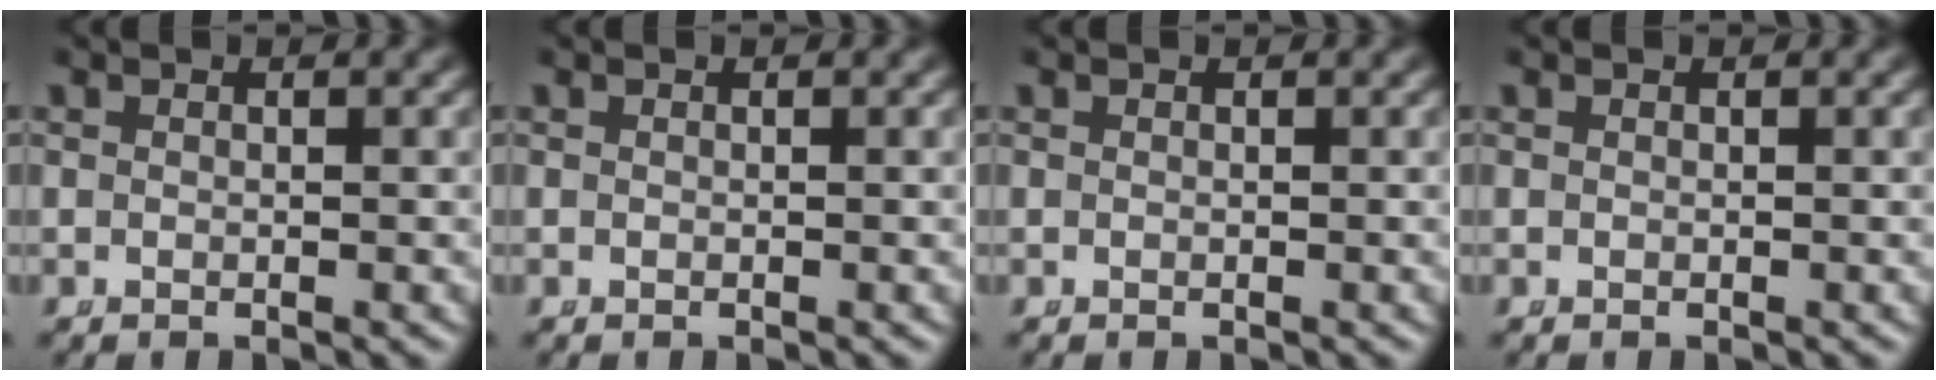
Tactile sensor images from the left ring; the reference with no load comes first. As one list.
[{"total": 0.0}, {"total": 0.0}, {"total": 0.0}]